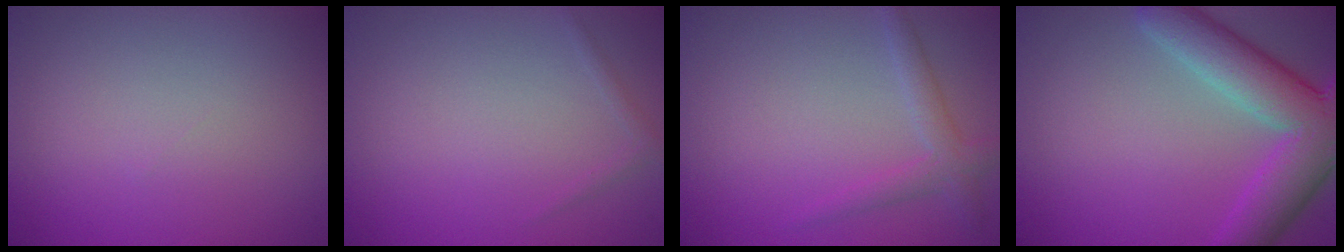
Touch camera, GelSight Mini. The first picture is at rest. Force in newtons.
{"total": 0.6, "press": 0.6, "slide": 0.1}
{"total": 2.0, "press": 2.0, "slide": 0.1}
{"total": 9.0, "press": 9.0, "slide": 0.6}